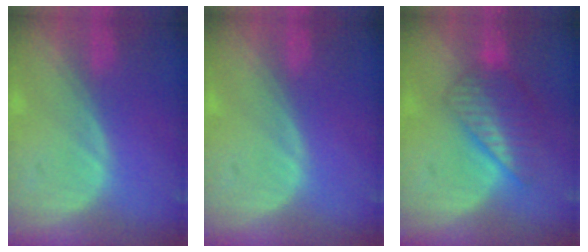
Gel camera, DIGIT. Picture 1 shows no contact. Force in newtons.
{"total": 0.0}
{"total": 6.5, "press": 6.2, "slide": 2.1}